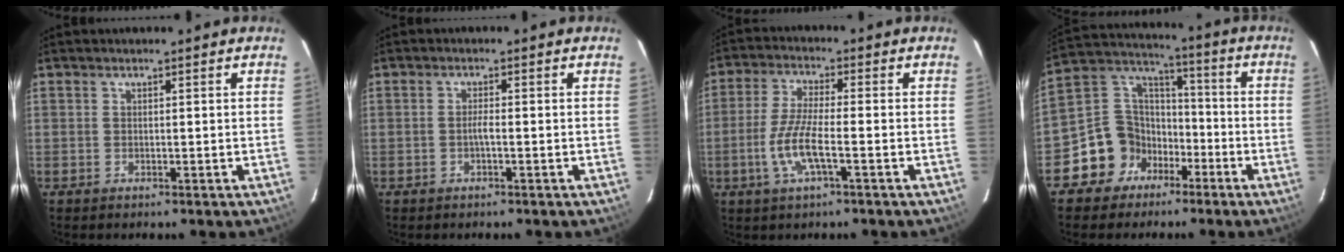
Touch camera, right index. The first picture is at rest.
{"total": 1.3, "force": [-0.5, -0.1, 1.2], "torque": [-0.023, 0.002, -0.011]}
{"total": 7.6, "force": [-2.7, 1.1, 7.1], "torque": [-0.151, -0.006, -0.053]}
{"total": 11.5, "force": [-6.1, 9.5, 2.0], "torque": [-0.053, 0.055, -0.105]}